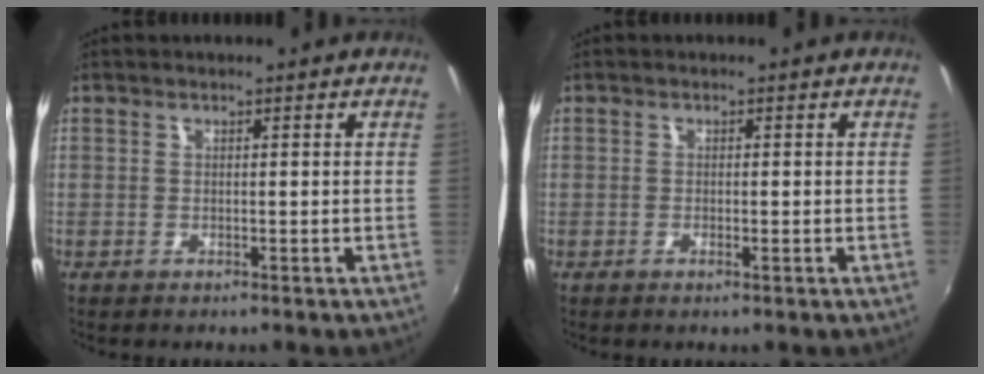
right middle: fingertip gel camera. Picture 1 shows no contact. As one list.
[{"total": 0.6, "force": [-0.2, -0.4, 0.4], "torque": [-0.008, -0.001, -0.004]}]